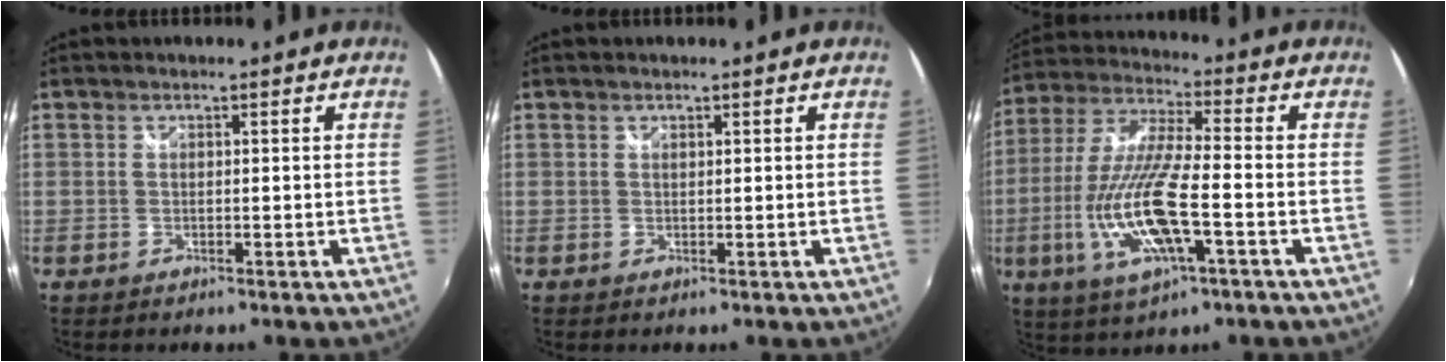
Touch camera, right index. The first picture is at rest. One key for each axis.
{"total": 0.0}
{"total": 16.6, "fx": -5.1, "fy": 3.7, "fz": 15.3, "tx": -0.321, "ty": -0.019, "tz": -0.096}